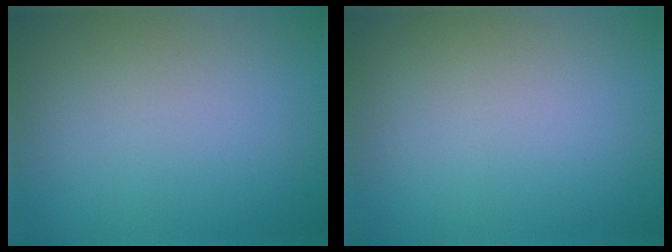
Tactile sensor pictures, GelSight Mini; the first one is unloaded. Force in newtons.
{"total": 0.0}